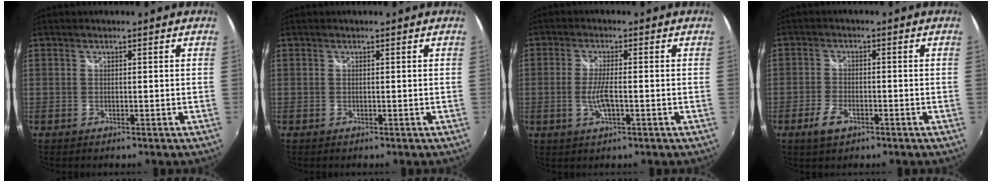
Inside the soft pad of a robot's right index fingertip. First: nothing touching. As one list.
[{"total": 0.0}, {"total": 4.6, "force": [-1.2, 0.9, 4.3], "torque": [-0.087, -0.007, -0.023]}, {"total": 4.6, "force": [-2.7, 2.4, 3.0], "torque": [-0.073, -0.003, -0.049]}]